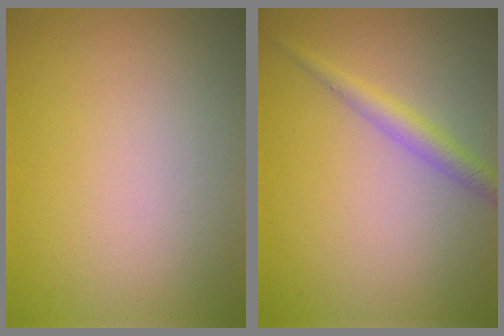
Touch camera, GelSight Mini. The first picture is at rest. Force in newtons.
{"total": 2.1, "press": 2.1, "slide": 0.1}